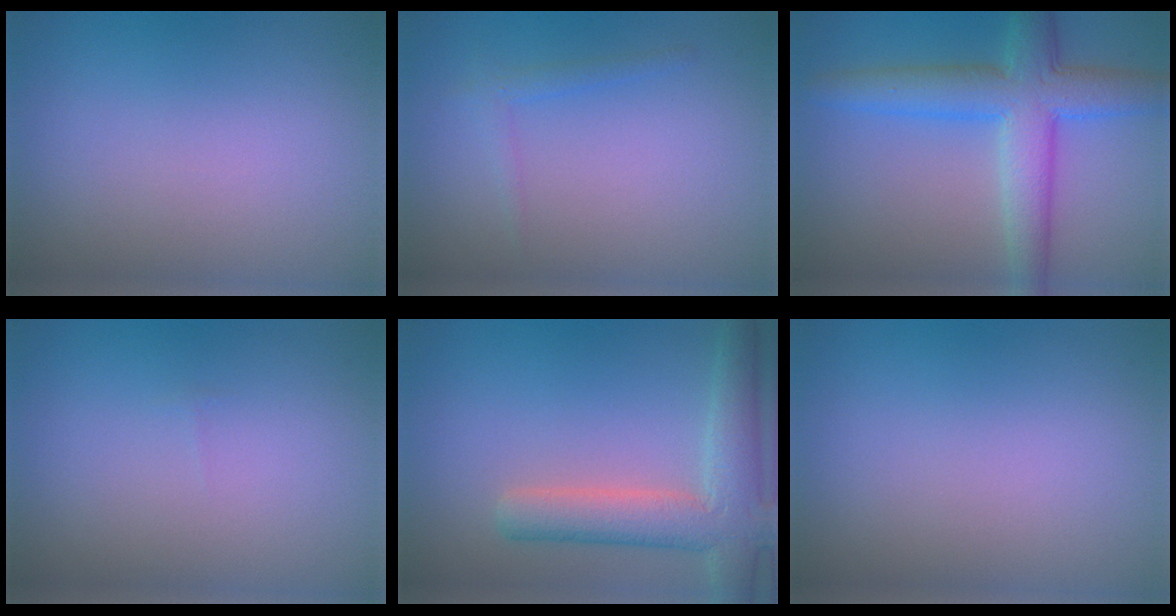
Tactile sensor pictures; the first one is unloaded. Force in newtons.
{"total": 1.2, "press": 1.2, "slide": 0.1}
{"total": 5.4, "press": 5.4, "slide": 0.2}
{"total": 0.0}
{"total": 5.7, "press": 5.7, "slide": 0.6}
{"total": 0.0}